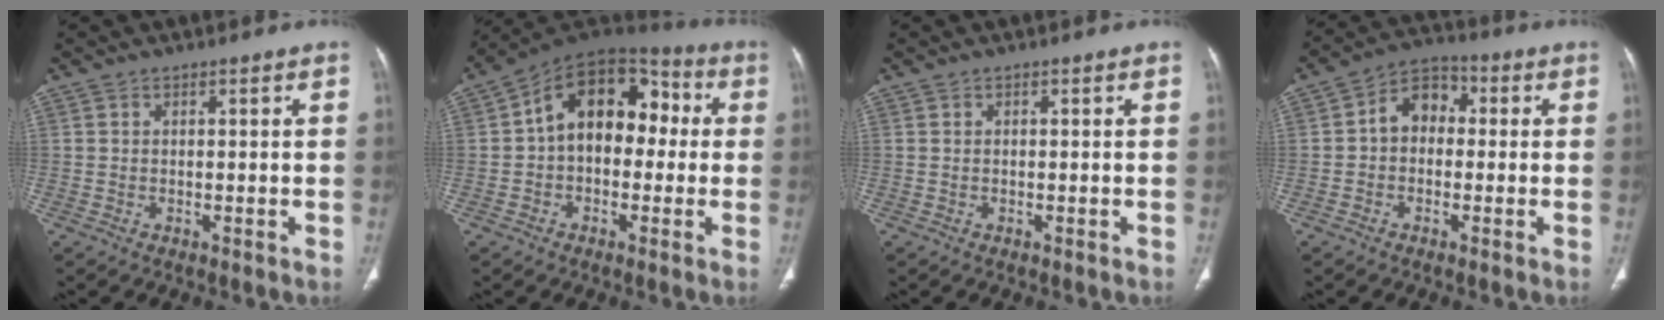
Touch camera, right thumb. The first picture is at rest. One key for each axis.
{"total": 15.6, "fx": 0.8, "fy": 10.6, "fz": 11.4, "tx": -0.123, "ty": 0.053, "tz": -0.002}
{"total": 0.0}
{"total": 7.3, "fx": 0.0, "fy": 5.7, "fz": 4.6, "tx": -0.051, "ty": 0.026, "tz": -0.016}